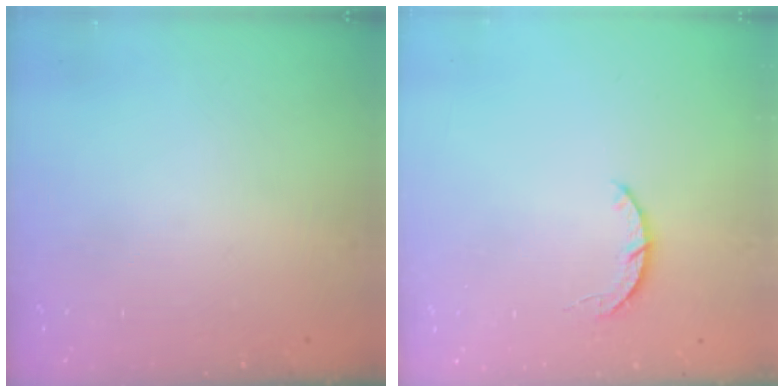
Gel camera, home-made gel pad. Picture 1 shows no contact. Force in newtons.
{"total": 3.3, "press": 3.3, "slide": 0.5}